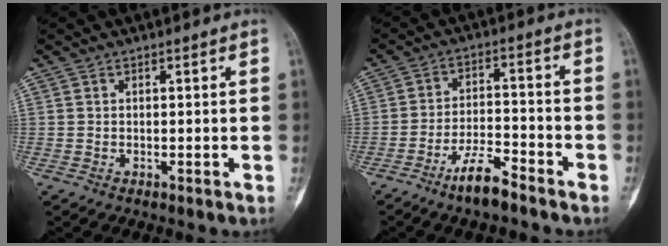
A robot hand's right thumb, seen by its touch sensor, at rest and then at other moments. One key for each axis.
{"total": 7.6, "fx": -5.6, "fy": 2.0, "fz": 4.8, "tx": -0.087, "ty": 0.038, "tz": -0.102}